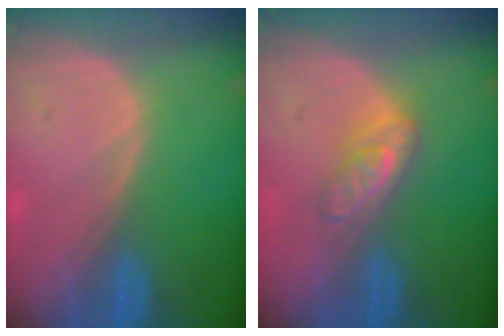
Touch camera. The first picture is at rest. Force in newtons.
{"total": 4.7, "press": 4.1, "slide": 2.2}